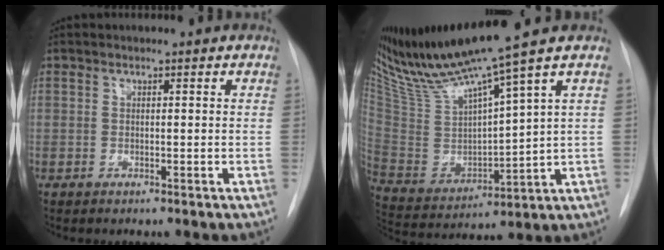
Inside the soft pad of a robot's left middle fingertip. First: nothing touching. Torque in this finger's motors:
{"motor_torque": [-0.04, -0.40, 0.10, 0.09]}